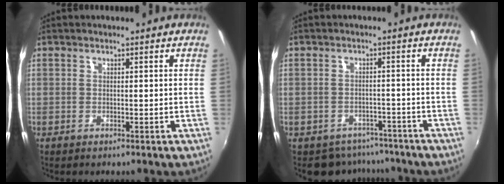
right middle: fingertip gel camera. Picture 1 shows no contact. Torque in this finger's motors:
{"motor_torque": [-0.49, -0.09, -0.02, -0.01]}